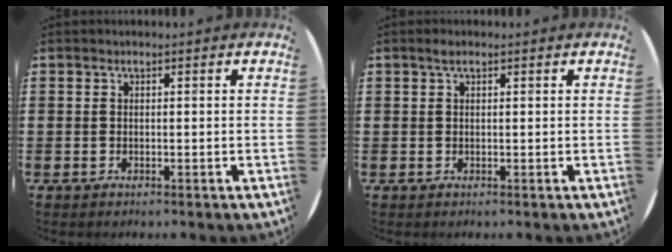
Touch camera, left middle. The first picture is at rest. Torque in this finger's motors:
{"motor_torque": [0.25, -0.34, 0.01, 0.00]}